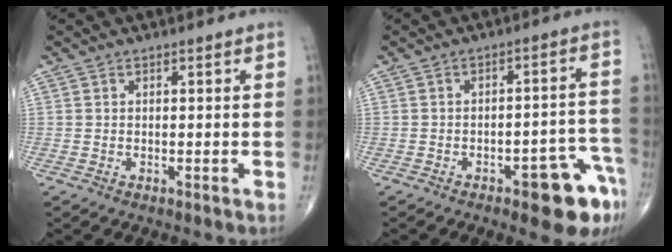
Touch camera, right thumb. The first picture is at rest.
{"total": 10.6, "force": [-5.9, 3.4, 8.1], "torque": [-0.072, 0.045, -0.067]}